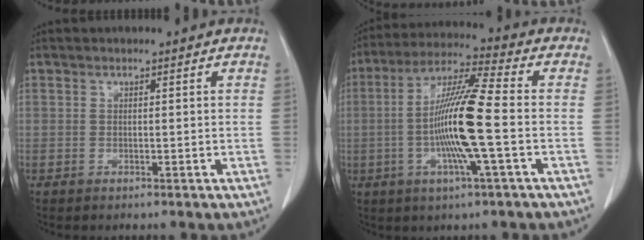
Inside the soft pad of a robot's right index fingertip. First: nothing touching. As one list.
[{"total": 13.3, "force": [-2.0, -0.2, 13.2], "torque": [-0.252, 0.000, -0.048]}]